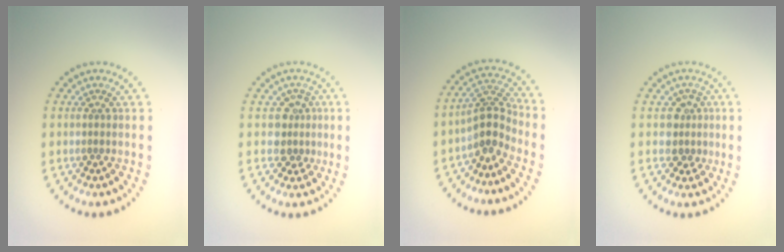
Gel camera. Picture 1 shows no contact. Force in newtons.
{"total": 2.3, "press": 1.8, "slide": 1.4}
{"total": 3.3, "press": 2.5, "slide": 2.2}
{"total": 2.3, "press": 1.8, "slide": 1.4}